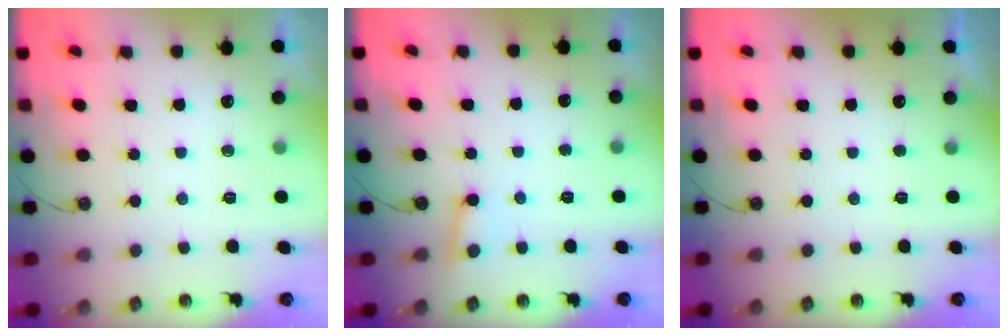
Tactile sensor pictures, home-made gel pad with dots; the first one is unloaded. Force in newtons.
{"total": 4.3, "press": 4.3, "slide": 0.3}
{"total": 0.0}